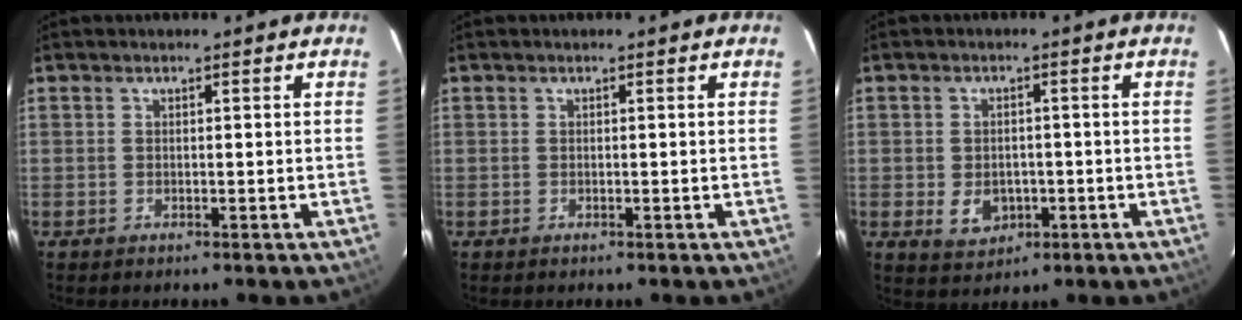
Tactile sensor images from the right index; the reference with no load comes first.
{"total": 0.0}
{"total": 5.6, "force": [-1.5, 4.3, 3.2], "torque": [-0.064, -0.004, -0.011]}